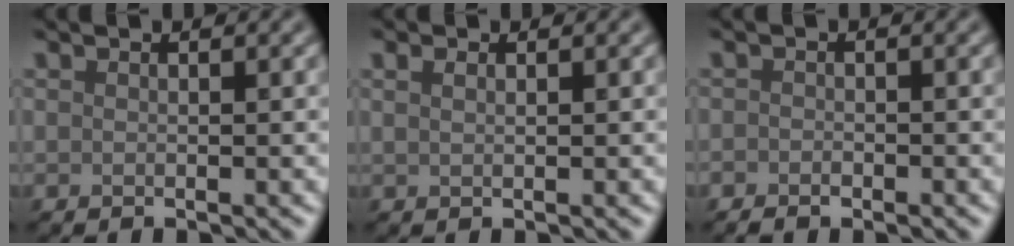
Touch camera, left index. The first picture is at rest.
{"total": 0.9, "force": [0.5, 0.4, 0.6], "torque": [-0.014, 0.000, 0.010]}
{"total": 1.1, "force": [-0.8, 0.6, 0.6], "torque": [-0.010, -0.002, -0.016]}